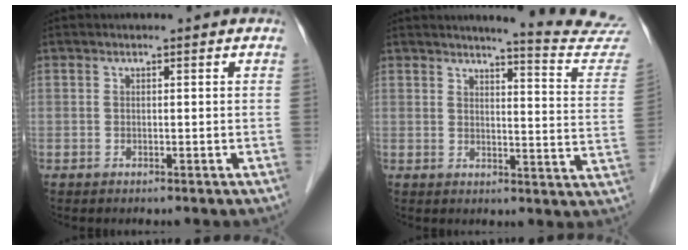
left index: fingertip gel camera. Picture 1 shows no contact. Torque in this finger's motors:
{"motor_torque": [0.01, -0.24, 0.11, 0.00]}